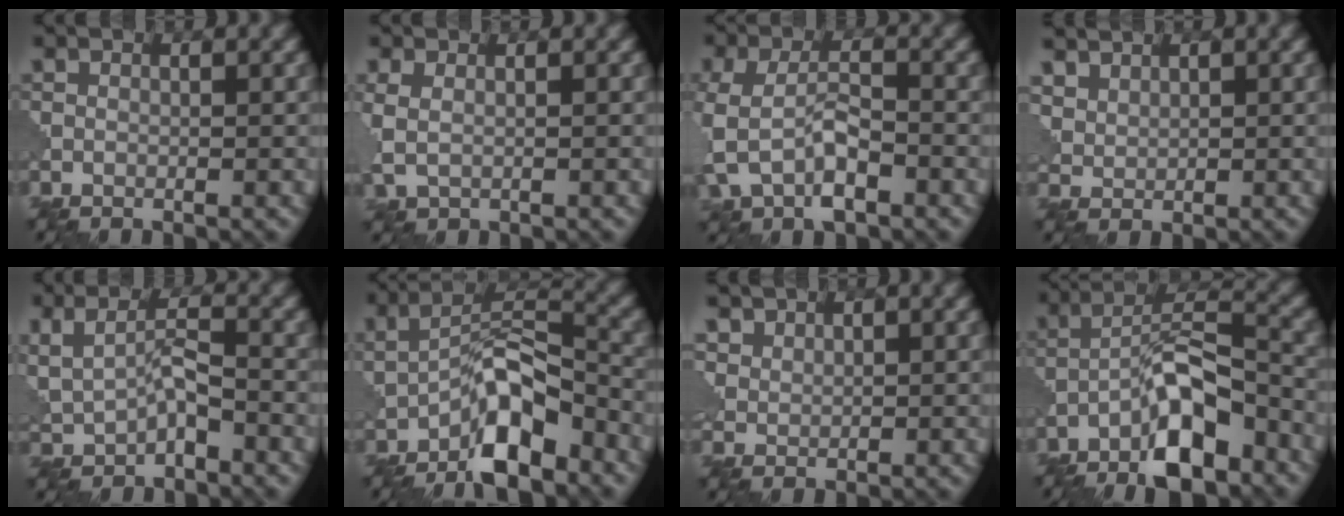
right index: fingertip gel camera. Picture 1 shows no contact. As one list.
[{"total": 2.2, "force": [0.4, 1.4, 1.7], "torque": [-0.045, -0.002, 0.009]}, {"total": 5.6, "force": [-2.0, 3.1, 4.3], "torque": [-0.100, -0.006, -0.042]}, {"total": 3.7, "force": [2.9, 2.1, 1.2], "torque": [-0.042, -0.004, 0.074]}, {"total": 3.3, "force": [-0.2, 1.3, 3.0], "torque": [-0.065, -0.004, -0.002]}, {"total": 7.7, "force": [-4.1, 2.8, 5.9], "torque": [-0.094, 0.017, -0.079]}, {"total": 2.7, "force": [2.0, 1.7, 0.7], "torque": [-0.023, -0.012, 0.057]}, {"total": 8.5, "force": [-5.3, 2.6, 6.2], "torque": [-0.099, 0.017, -0.098]}]